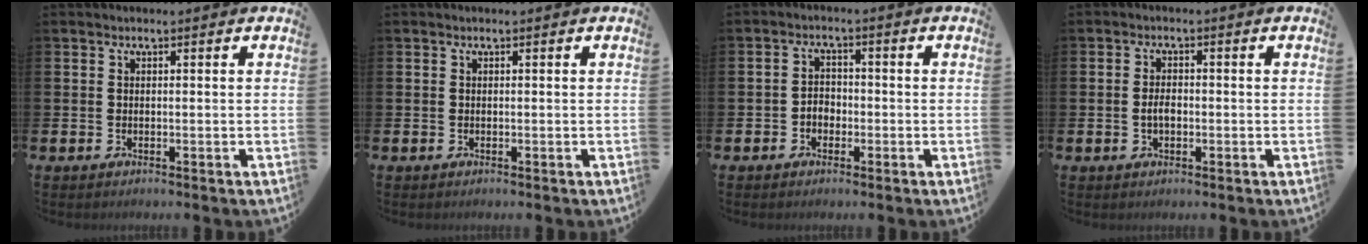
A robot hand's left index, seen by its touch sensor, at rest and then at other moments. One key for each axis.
{"total": 0.0}
{"total": 2.2, "fx": -1.1, "fy": 1.7, "fz": 0.9, "tx": -0.014, "ty": 0.005, "tz": -0.026}
{"total": 2.2, "fx": -0.3, "fy": 1.2, "fz": 1.8, "tx": -0.021, "ty": -0.001, "tz": -0.010}